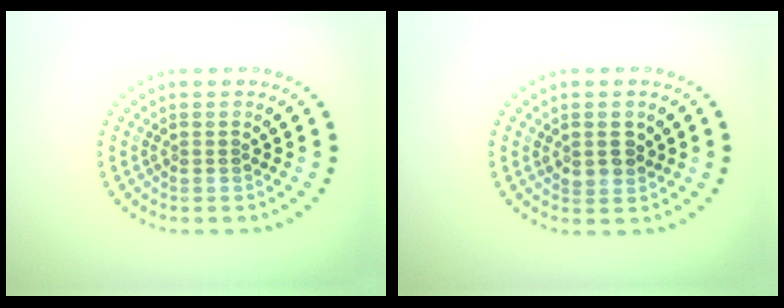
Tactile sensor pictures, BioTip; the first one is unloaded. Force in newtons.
{"total": 2.0, "press": 1.9, "slide": 0.5}